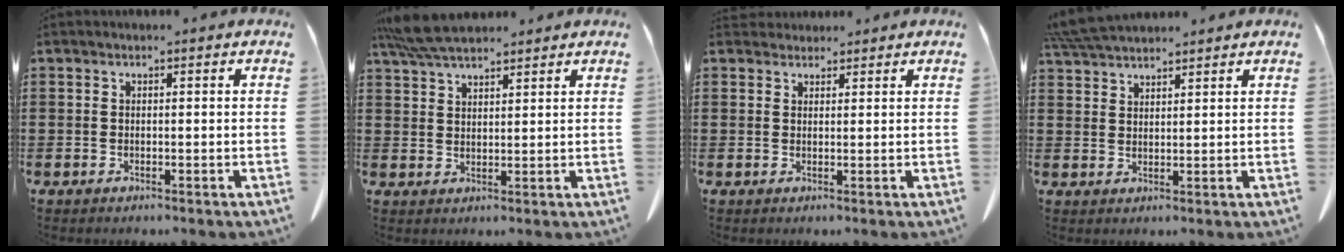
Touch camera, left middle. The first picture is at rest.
{"total": 5.9, "force": [5.2, 1.3, 2.5], "torque": [-0.064, -0.007, 0.099]}
{"total": 1.9, "force": [1.7, 0.8, 0.1], "torque": [0.001, 0.001, 0.033]}
{"total": 5.1, "force": [4.8, 0.7, 1.6], "torque": [-0.045, -0.010, 0.093]}